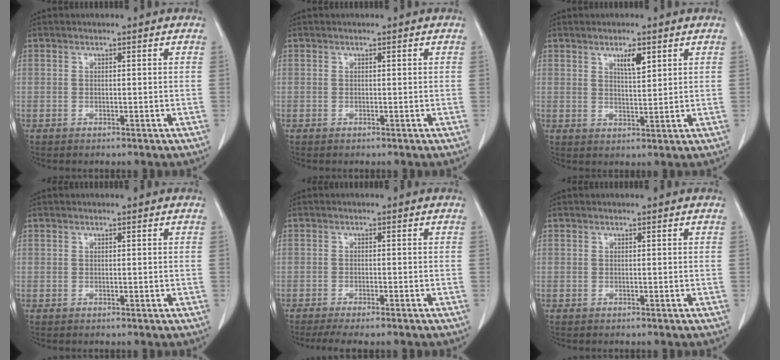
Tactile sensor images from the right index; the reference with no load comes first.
{"total": 0.0}
{"total": 3.6, "force": [2.0, 0.8, 2.9], "torque": [-0.049, -0.003, 0.035]}
{"total": 0.0}
{"total": 6.0, "force": [-4.9, 0.7, 3.5], "torque": [-0.046, -0.010, -0.074]}
{"total": 0.0}